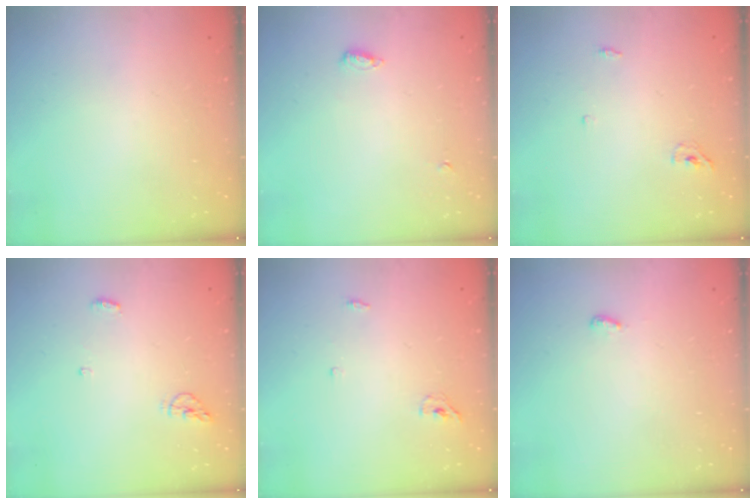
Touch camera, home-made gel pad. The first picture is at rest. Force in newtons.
{"total": 8.9, "press": 6.0, "slide": 6.5}
{"total": 3.4, "press": 3.4, "slide": 0.7}
{"total": 4.1, "press": 3.9, "slide": 1.3}
{"total": 3.4, "press": 3.4, "slide": 0.7}
{"total": 3.2, "press": 3.1, "slide": 0.4}